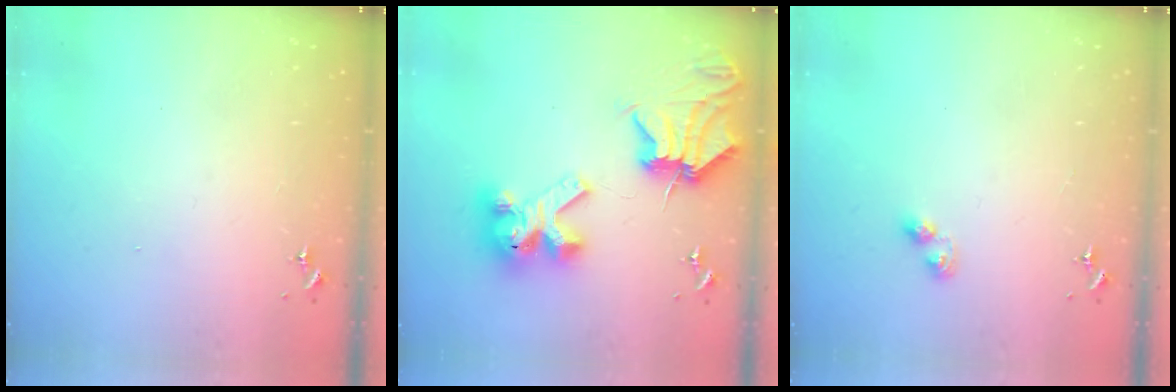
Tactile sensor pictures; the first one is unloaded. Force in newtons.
{"total": 13.8, "press": 13.7, "slide": 1.7}
{"total": 2.6, "press": 2.6, "slide": 0.4}